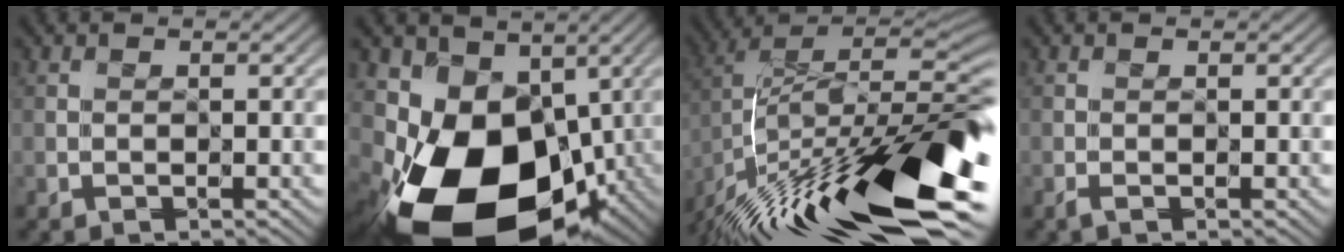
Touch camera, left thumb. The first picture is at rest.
{"total": 17.1, "force": [-3.4, 12.3, 11.4], "torque": [-0.212, -0.041, -0.041]}
{"total": 18.0, "force": [-9.3, 5.3, 14.5], "torque": [-0.262, 0.007, -0.172]}
{"total": 0.7, "force": [-0.4, 0.0, 0.6], "torque": [-0.017, -0.001, -0.010]}